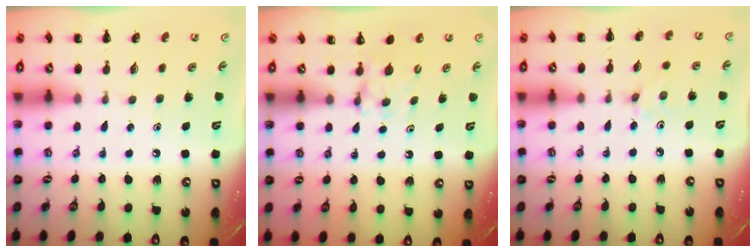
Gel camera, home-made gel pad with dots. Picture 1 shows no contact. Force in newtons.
{"total": 4.2, "press": 4.0, "slide": 1.5}
{"total": 2.4, "press": 2.2, "slide": 0.8}